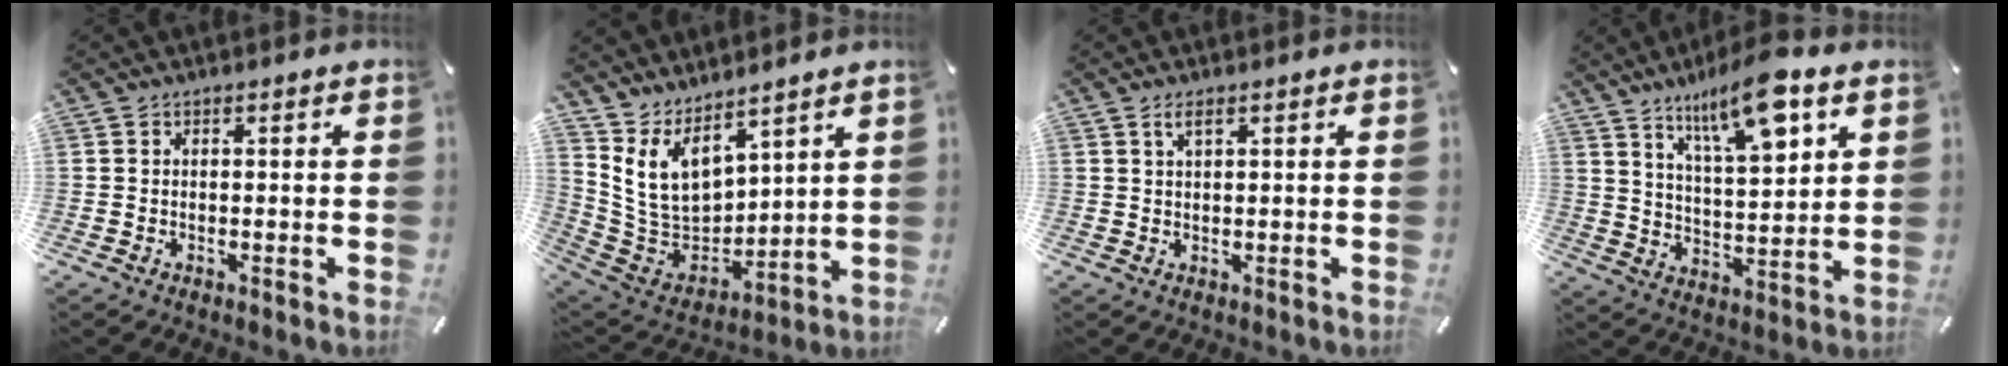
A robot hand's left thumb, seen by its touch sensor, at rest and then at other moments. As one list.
[{"total": 10.3, "force": [6.4, 6.9, 4.2], "torque": [-0.095, -0.052, 0.132]}, {"total": 2.0, "force": [1.0, 0.5, 1.7], "torque": [-0.036, 0.004, 0.016]}, {"total": 13.9, "force": [9.0, 4.0, 9.8], "torque": [-0.161, -0.041, 0.149]}]